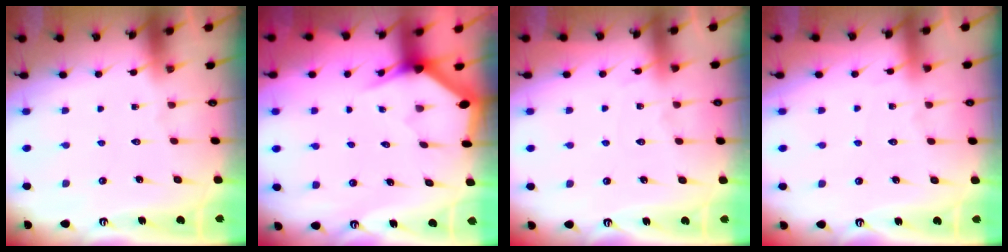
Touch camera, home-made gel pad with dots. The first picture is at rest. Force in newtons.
{"total": 2.9, "press": 2.9, "slide": 0.0}
{"total": 6.5, "press": 6.4, "slide": 0.8}
{"total": 5.2, "press": 5.1, "slide": 0.7}